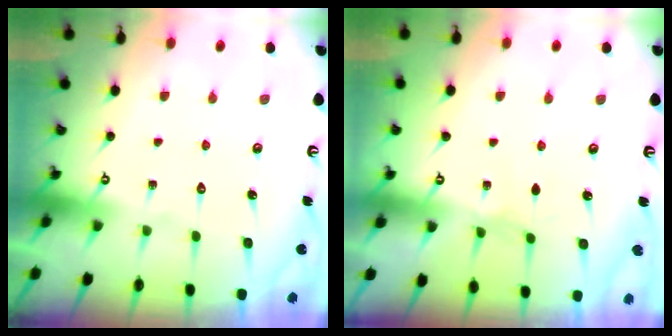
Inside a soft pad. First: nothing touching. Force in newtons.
{"total": 0.7, "press": 0.6, "slide": 0.3}